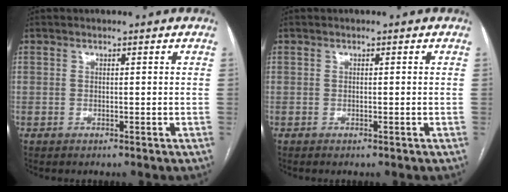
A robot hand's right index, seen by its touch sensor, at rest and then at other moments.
{"total": 0.0}